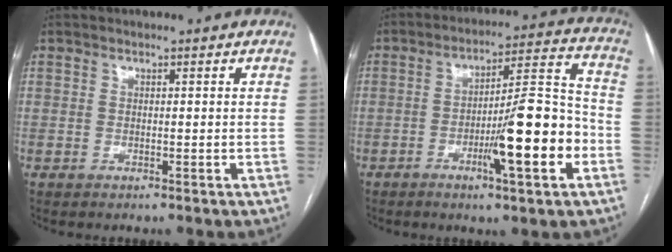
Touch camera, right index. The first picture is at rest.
{"total": 14.0, "force": [-4.6, 1.2, 13.1], "torque": [-0.202, 0.005, -0.070]}